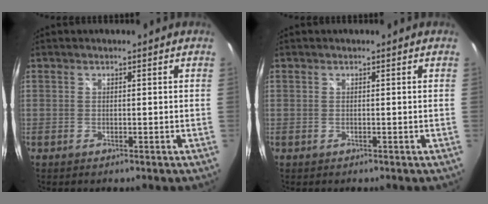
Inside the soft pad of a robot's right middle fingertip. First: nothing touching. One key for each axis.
{"total": 0.0}